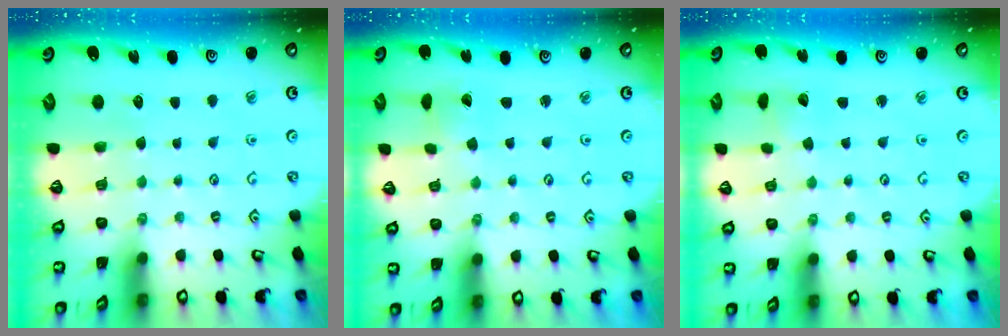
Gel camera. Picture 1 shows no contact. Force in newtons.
{"total": 1.2, "press": 1.2, "slide": 0.1}
{"total": 2.4, "press": 2.4, "slide": 0.2}